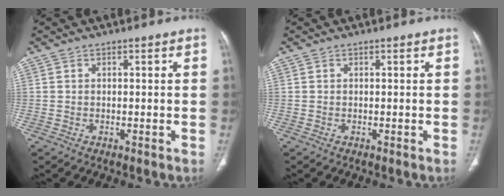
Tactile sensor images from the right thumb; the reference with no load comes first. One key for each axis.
{"total": 0.0}